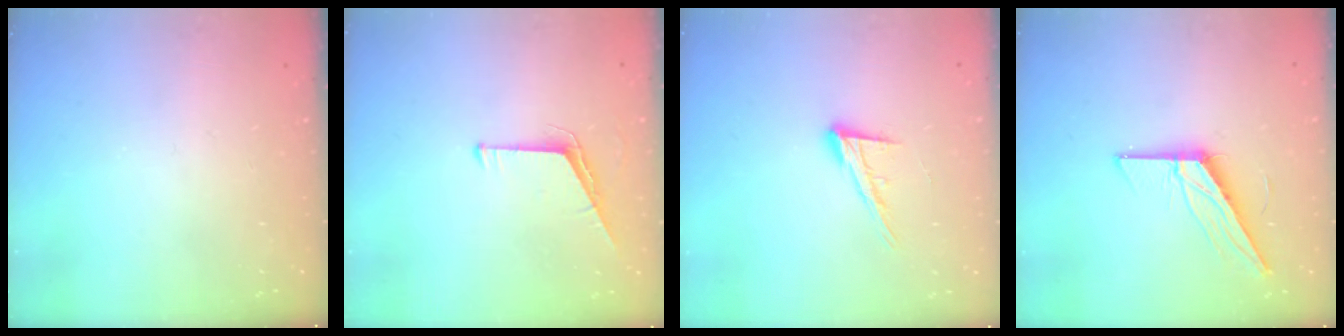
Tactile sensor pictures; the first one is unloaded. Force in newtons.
{"total": 5.6, "press": 5.6, "slide": 0.5}
{"total": 12.3, "press": 12.0, "slide": 2.5}
{"total": 11.5, "press": 11.5, "slide": 0.2}